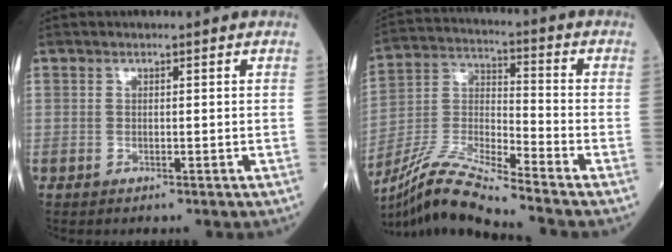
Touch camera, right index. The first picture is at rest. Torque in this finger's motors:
{"motor_torque": [-0.01, -0.24, 0.05, 0.07]}